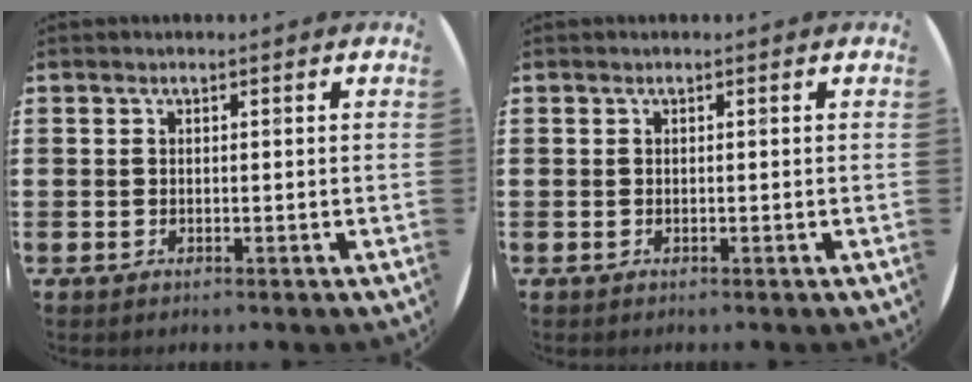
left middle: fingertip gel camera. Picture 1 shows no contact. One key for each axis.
{"total": 0.0}